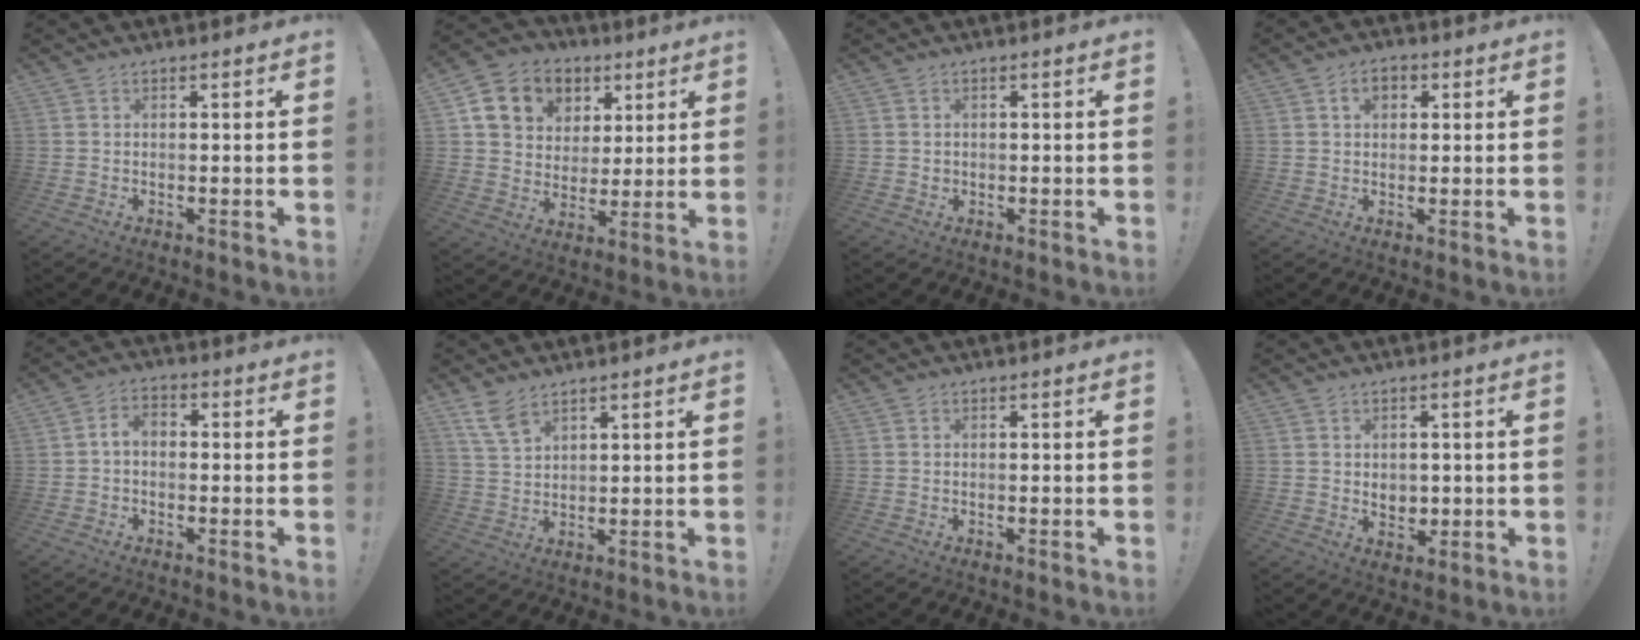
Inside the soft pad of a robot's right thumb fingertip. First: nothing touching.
{"total": 12.4, "force": [5.8, 10.2, 4.2], "torque": [-0.056, -0.028, 0.119]}
{"total": 1.0, "force": [0.1, 1.0, 0.2], "torque": [0.005, 0.000, 0.000]}
{"total": 4.6, "force": [1.5, 3.1, 3.0], "torque": [-0.040, 0.004, 0.024]}
{"total": 4.3, "force": [-0.7, 2.5, 3.4], "torque": [-0.068, 0.010, -0.016]}
{"total": 6.9, "force": [5.0, 3.2, 3.5], "torque": [-0.071, -0.022, 0.098]}
{"total": 0.0}
{"total": 4.0, "force": [1.2, 3.6, 1.3], "torque": [-0.011, -0.007, 0.022]}